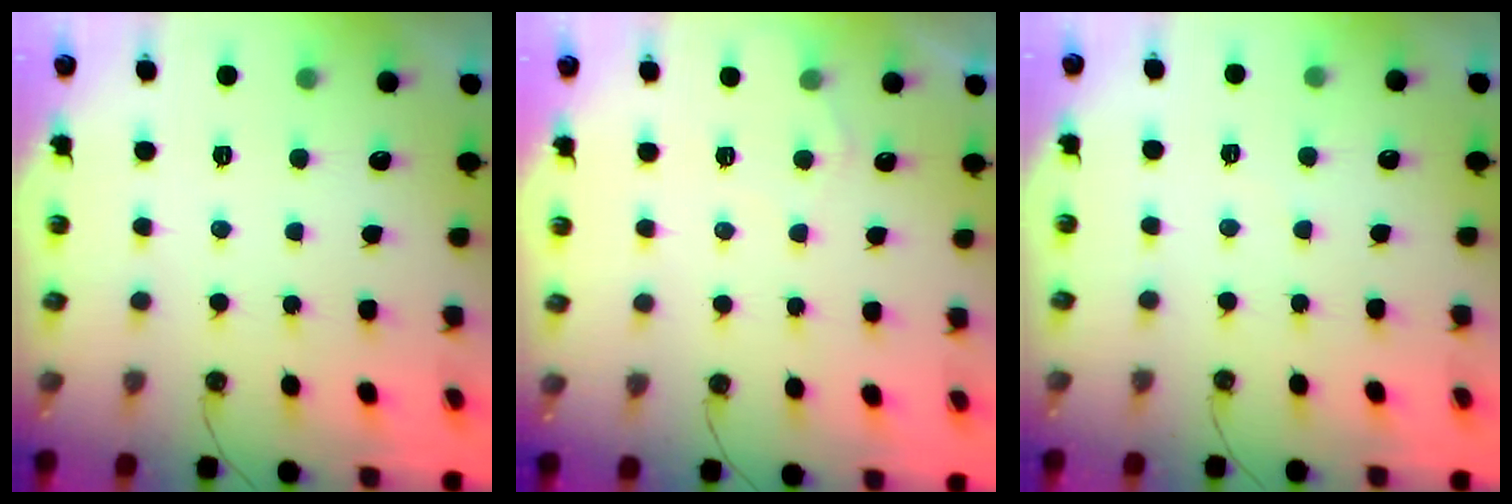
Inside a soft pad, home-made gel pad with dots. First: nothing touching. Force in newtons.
{"total": 3.9, "press": 3.8, "slide": 0.5}
{"total": 2.7, "press": 2.7, "slide": 0.5}